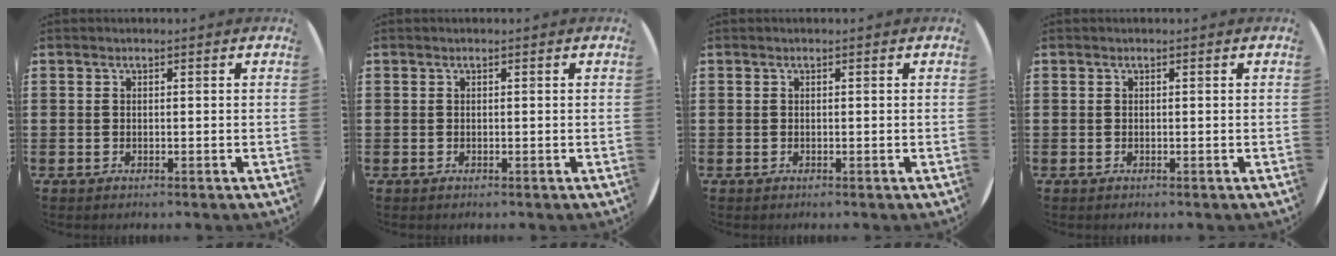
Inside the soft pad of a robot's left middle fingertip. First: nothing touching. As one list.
[{"total": 0.0}, {"total": 0.0}, {"total": 0.0}]